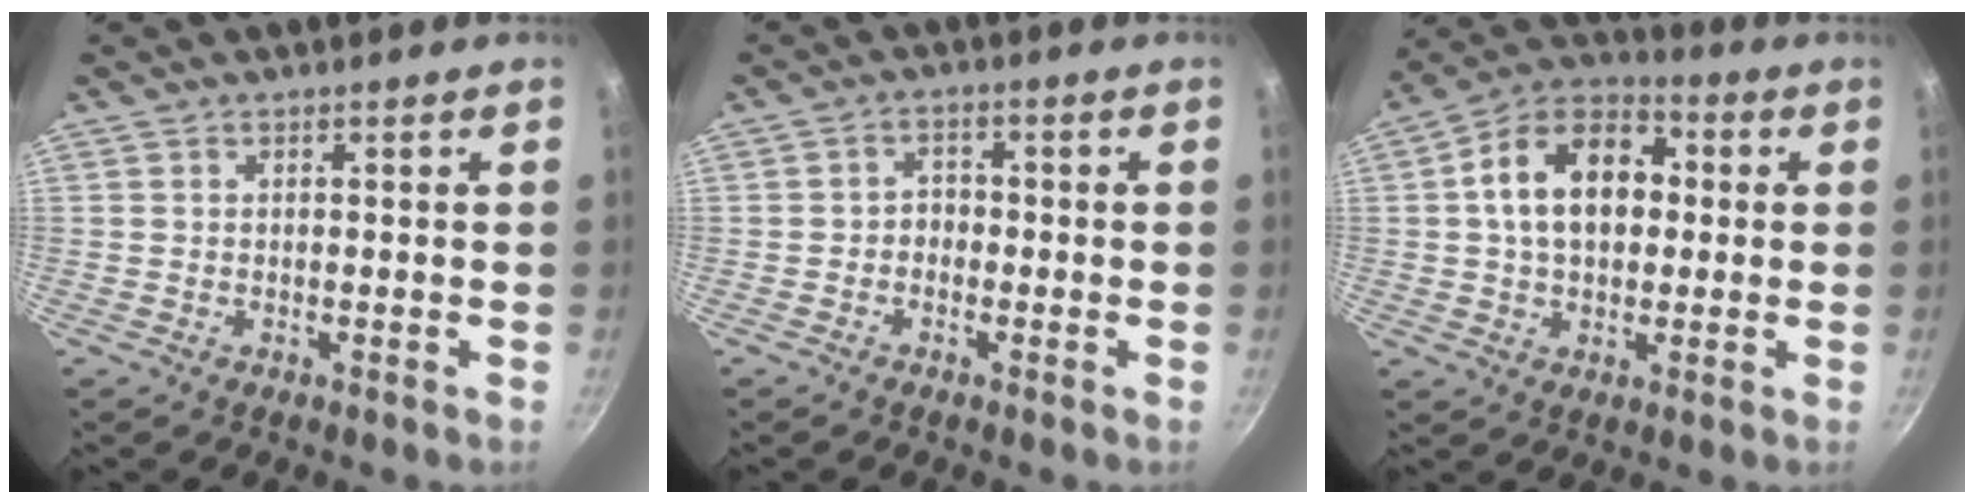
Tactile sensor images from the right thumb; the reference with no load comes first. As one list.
[{"total": 2.5, "force": [-1.0, 2.0, 1.1], "torque": [-0.001, 0.016, -0.021]}, {"total": 15.2, "force": [1.7, 10.4, 11.0], "torque": [-0.147, 0.029, 0.011]}]